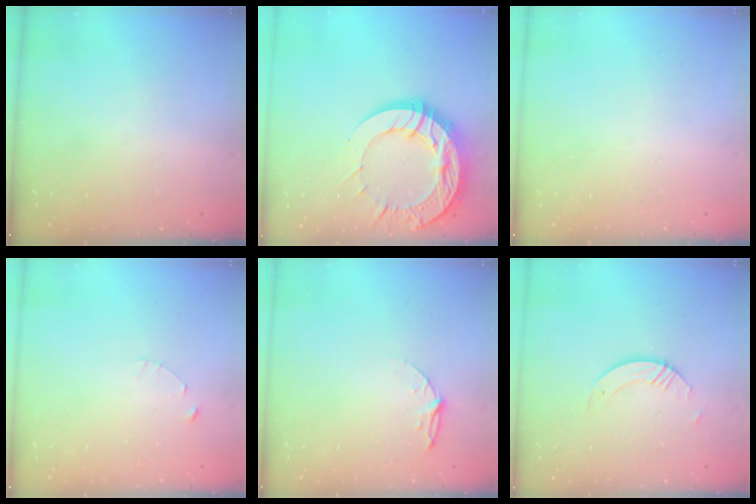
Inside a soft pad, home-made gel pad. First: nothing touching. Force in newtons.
{"total": 20.5, "press": 20.4, "slide": 1.7}
{"total": 0.0}
{"total": 1.0, "press": 1.0, "slide": 0.2}
{"total": 5.3, "press": 5.3, "slide": 0.5}
{"total": 4.3, "press": 4.2, "slide": 0.3}